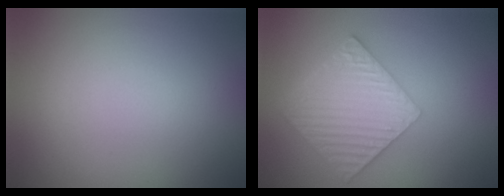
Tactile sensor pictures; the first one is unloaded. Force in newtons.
{"total": 6.7, "press": 4.8, "slide": 4.7}